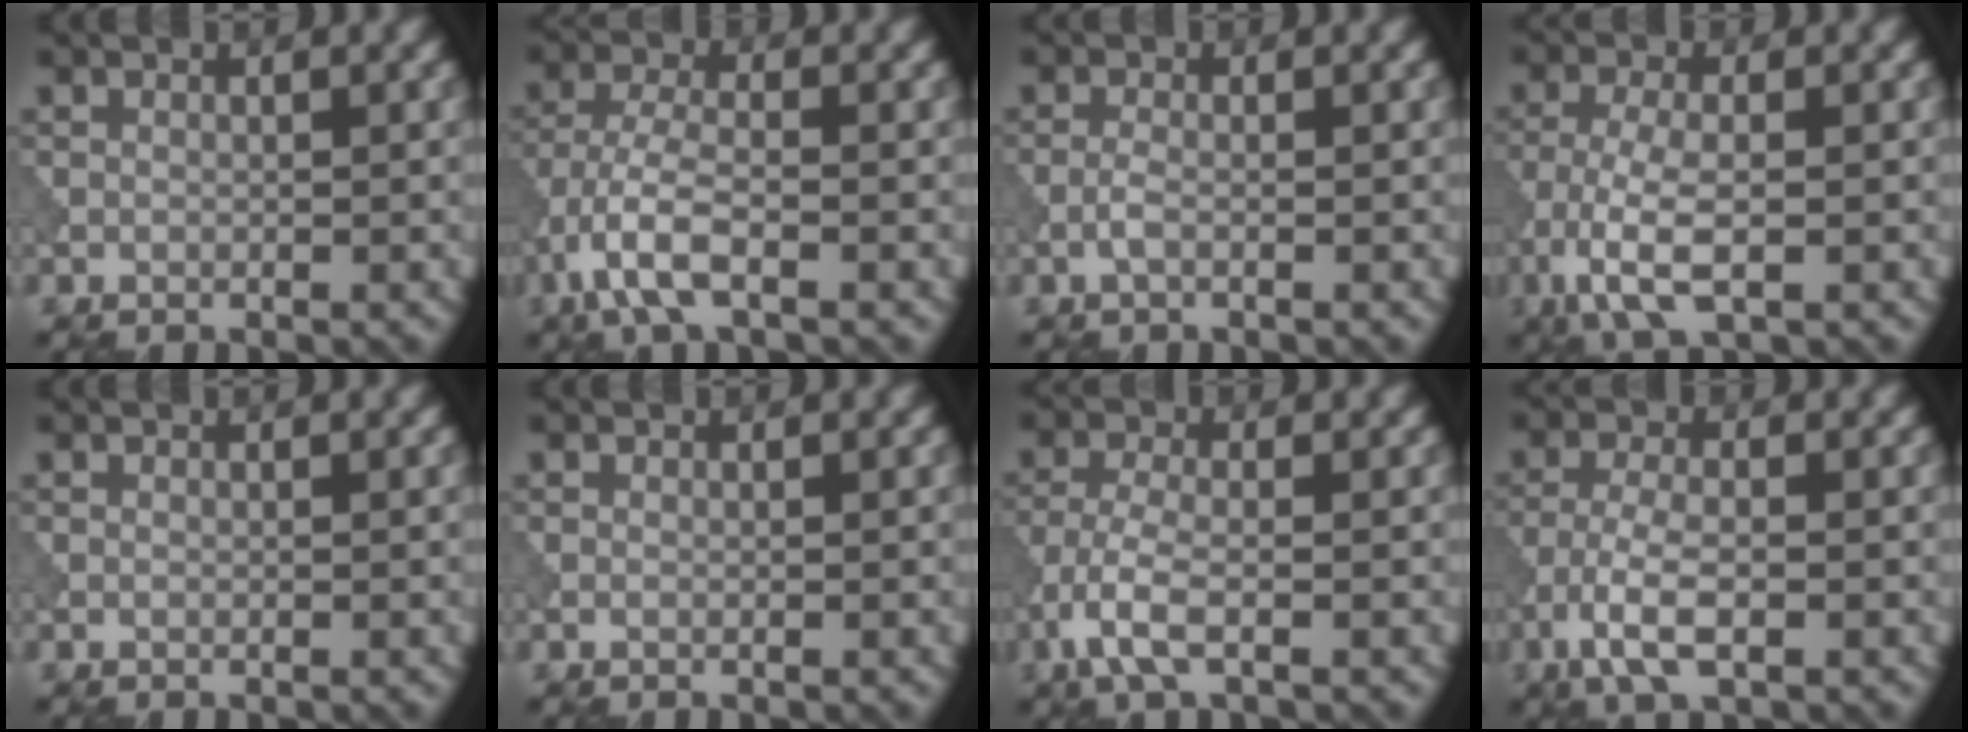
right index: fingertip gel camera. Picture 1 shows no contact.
{"total": 5.1, "force": [-2.7, 1.8, 4.0], "torque": [-0.094, -0.003, -0.063]}
{"total": 1.2, "force": [-0.5, 0.3, 1.0], "torque": [-0.025, 0.004, -0.014]}
{"total": 5.3, "force": [-2.2, 1.9, 4.4], "torque": [-0.099, -0.003, -0.049]}
{"total": 0.0}
{"total": 0.0}
{"total": 3.8, "force": [-1.9, 1.2, 3.1], "torque": [-0.073, -0.001, -0.045]}
{"total": 4.3, "force": [-2.0, 1.5, 3.5], "torque": [-0.076, 0.000, -0.042]}